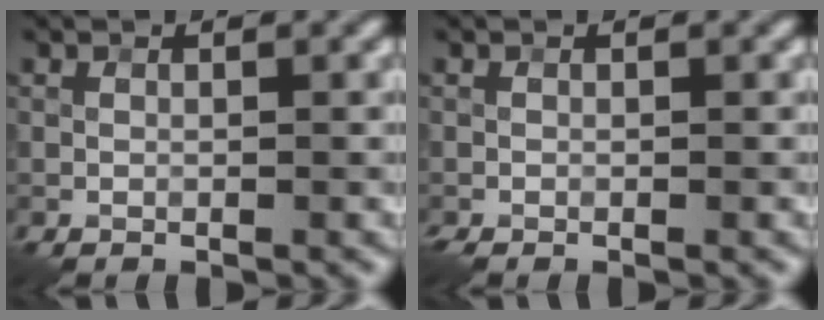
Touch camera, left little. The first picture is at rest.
{"total": 0.7, "force": [-0.6, 0.1, 0.3], "torque": [-0.005, -0.004, -0.015]}